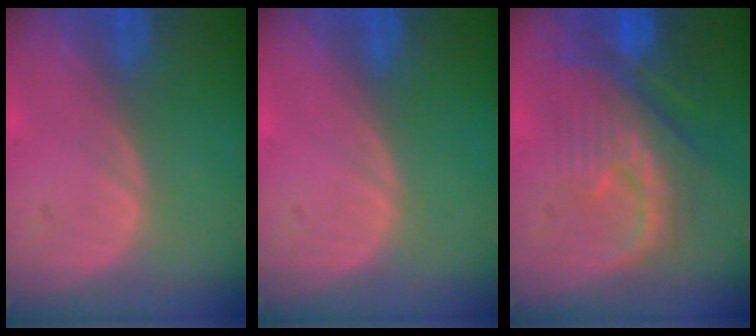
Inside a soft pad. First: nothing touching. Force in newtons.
{"total": 0.0}
{"total": 10.3, "press": 9.1, "slide": 4.9}